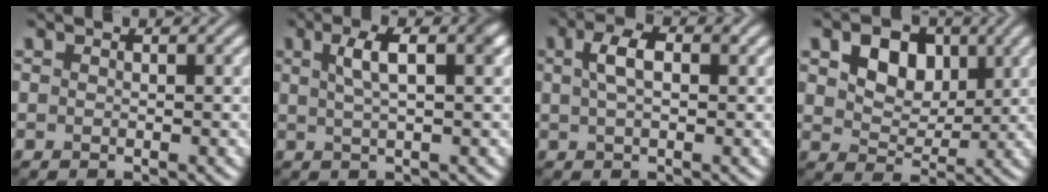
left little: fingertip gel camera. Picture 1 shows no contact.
{"total": 4.1, "force": [1.2, 1.2, 3.7], "torque": [-0.055, 0.011, 0.017]}
{"total": 2.9, "force": [0.7, 1.3, 2.5], "torque": [-0.048, 0.006, 0.011]}
{"total": 5.5, "force": [2.1, 3.8, 3.4], "torque": [-0.066, -0.005, 0.024]}